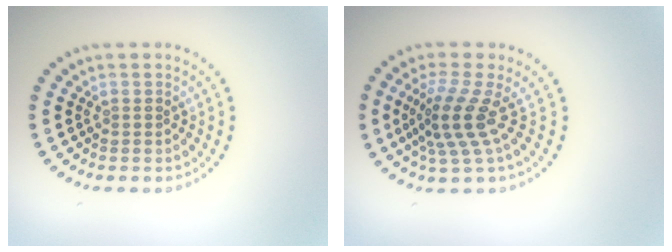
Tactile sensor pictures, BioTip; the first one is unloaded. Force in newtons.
{"total": 3.9, "press": 2.8, "slide": 2.7}